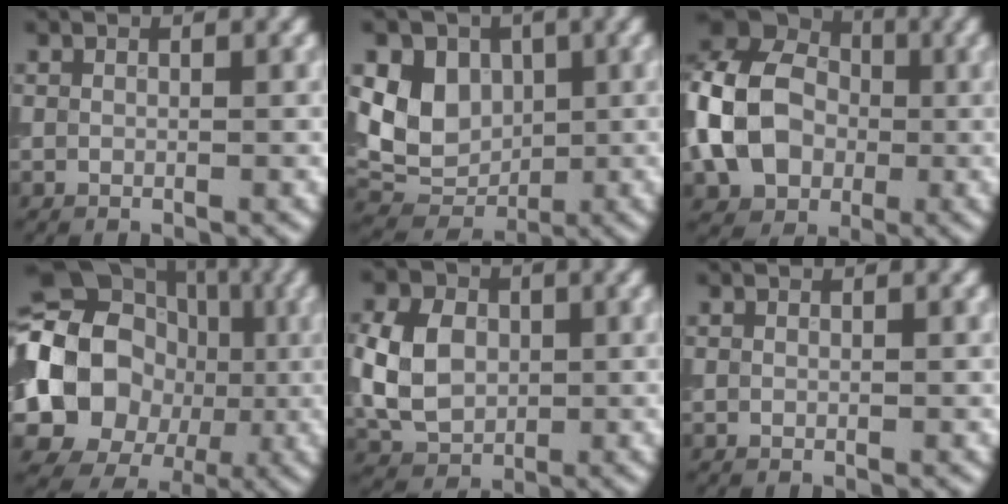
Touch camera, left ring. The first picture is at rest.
{"total": 6.4, "force": [1.3, 5.2, 3.5], "torque": [-0.065, -0.008, 0.019]}
{"total": 10.5, "force": [-1.1, 8.2, 6.5], "torque": [-0.144, 0.001, -0.032]}
{"total": 13.3, "force": [-0.8, 11.3, 6.9], "torque": [-0.121, -0.018, -0.023]}
{"total": 6.8, "force": [0.2, 5.3, 4.3], "torque": [-0.103, 0.003, -0.002]}
{"total": 0.0}